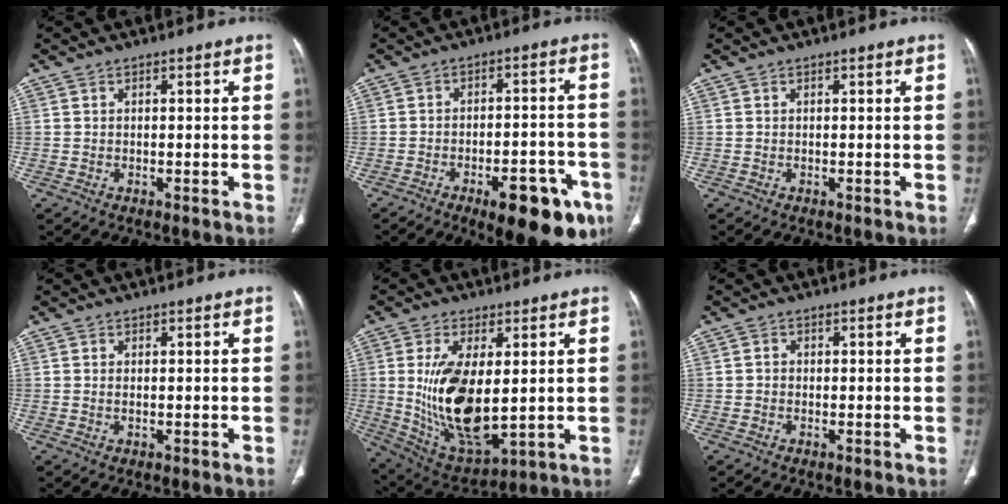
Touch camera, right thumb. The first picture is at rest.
{"total": 15.2, "force": [-8.0, 5.9, 11.5], "torque": [-0.108, 0.041, -0.098]}
{"total": 0.0}
{"total": 0.6, "force": [0.1, 0.2, 0.5], "torque": [-0.015, 0.001, 0.005]}
{"total": 16.7, "force": [1.1, 7.7, 14.7], "torque": [-0.273, -0.025, 0.043]}
{"total": 1.0, "force": [-0.1, 1.0, 0.3], "torque": [-0.002, 0.003, -0.004]}